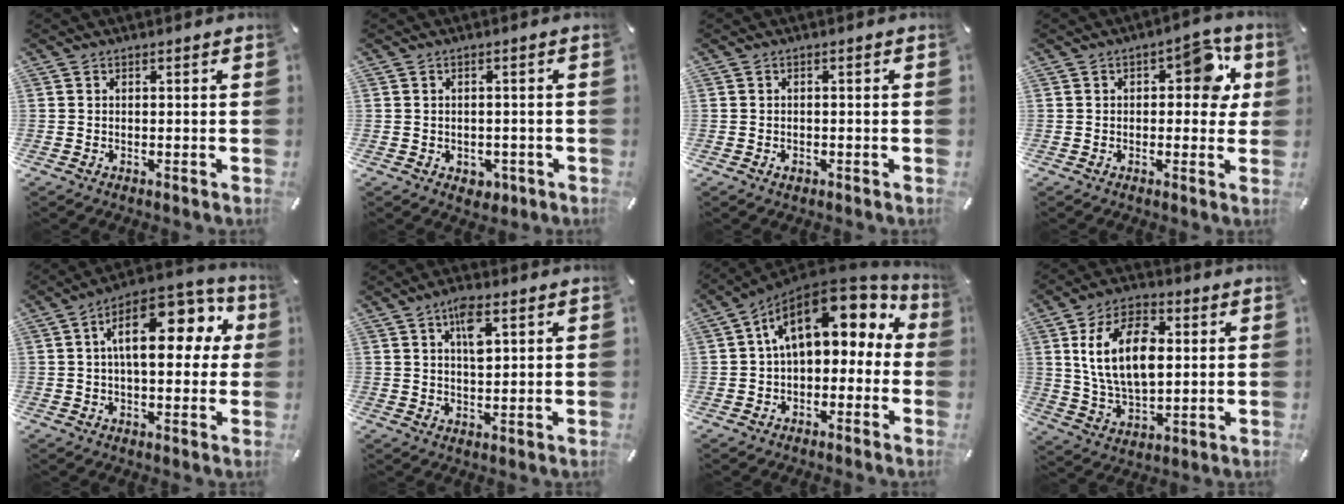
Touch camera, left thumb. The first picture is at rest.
{"total": 2.8, "force": [-0.9, 2.4, 1.3], "torque": [-0.013, 0.001, -0.019]}
{"total": 1.3, "force": [-0.6, 0.8, 0.8], "torque": [-0.016, 0.001, -0.011]}
{"total": 10.3, "force": [2.8, 5.5, 8.2], "torque": [-0.085, -0.008, 0.039]}
{"total": 17.0, "force": [5.0, 8.6, 13.8], "torque": [-0.205, -0.016, 0.084]}
{"total": 6.5, "force": [2.9, 2.9, 5.1], "torque": [-0.077, -0.006, 0.044]}
{"total": 15.3, "force": [6.3, 8.7, 10.8], "torque": [-0.184, -0.031, 0.111]}
{"total": 15.2, "force": [3.3, 9.5, 11.4], "torque": [-0.230, 0.008, 0.055]}